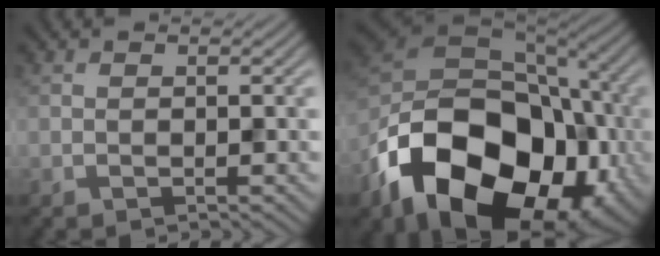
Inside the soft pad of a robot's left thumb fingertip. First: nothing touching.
{"total": 21.3, "force": [-8.7, 14.5, 12.9], "torque": [-0.284, -0.047, -0.132]}